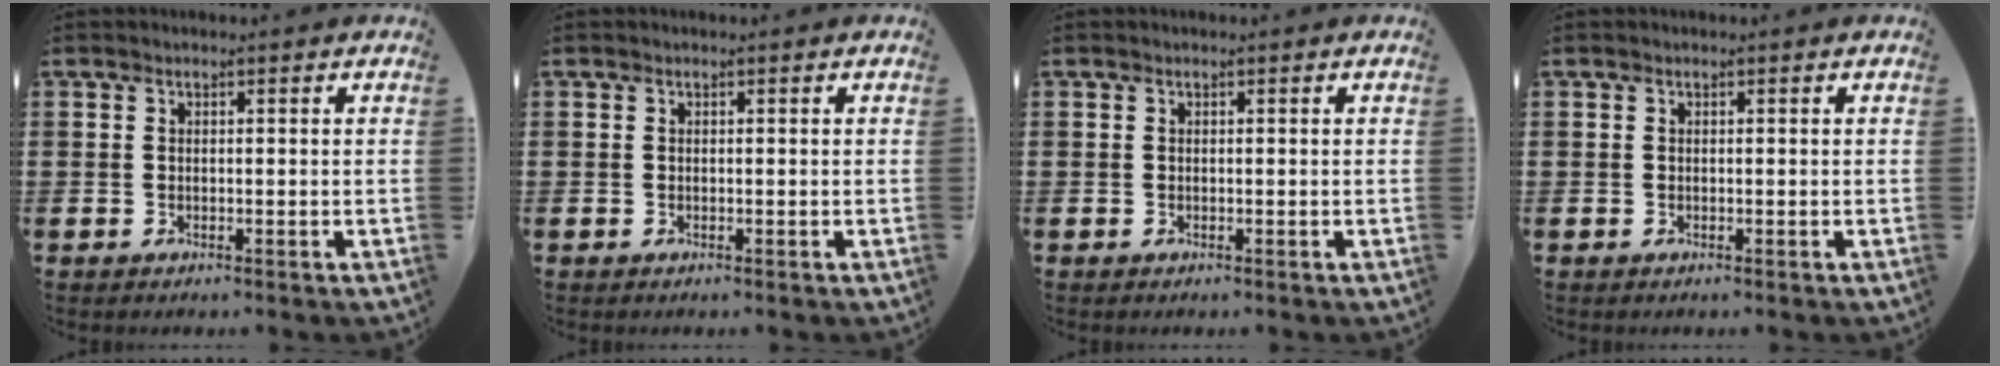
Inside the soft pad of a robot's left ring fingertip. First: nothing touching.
{"total": 0.0}
{"total": 0.0}
{"total": 0.0}